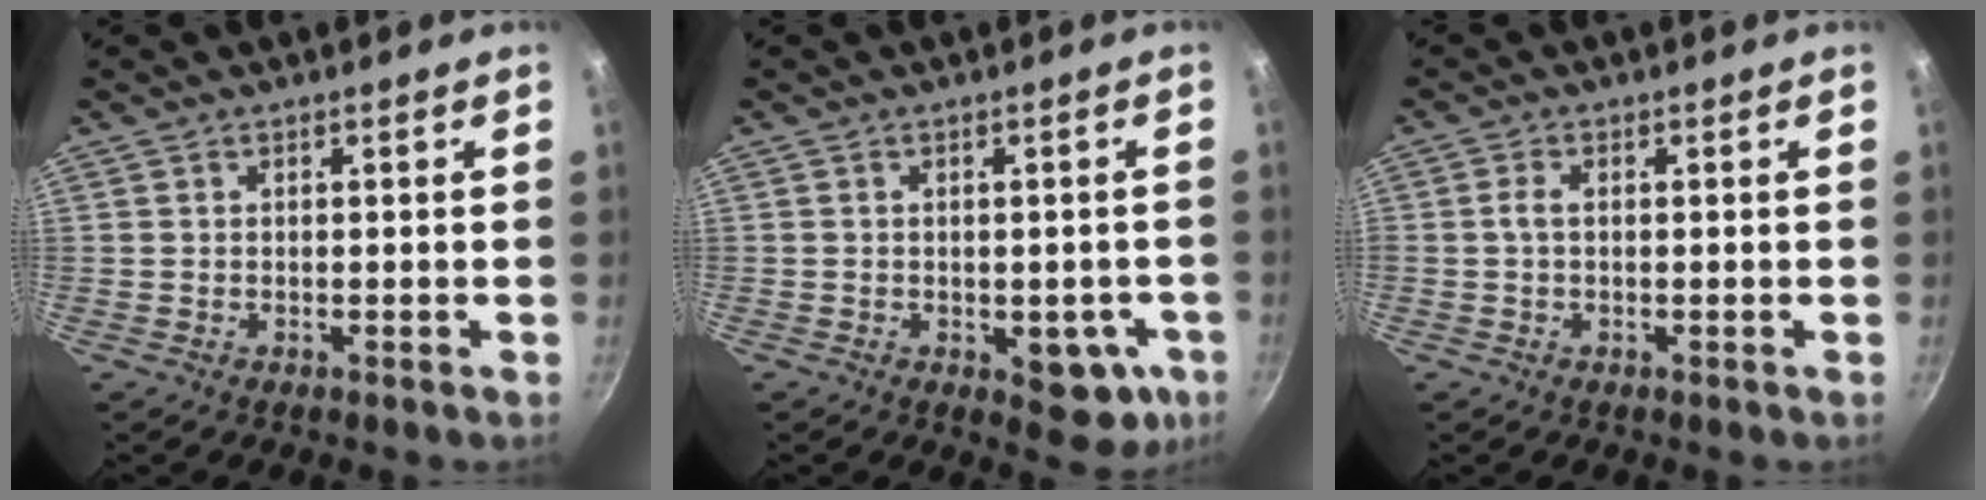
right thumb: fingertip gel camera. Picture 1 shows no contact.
{"total": 7.2, "force": [-2.7, 3.9, 5.5], "torque": [-0.037, 0.009, -0.024]}
{"total": 1.6, "force": [-0.1, 0.8, 1.4], "torque": [-0.029, 0.001, -0.003]}